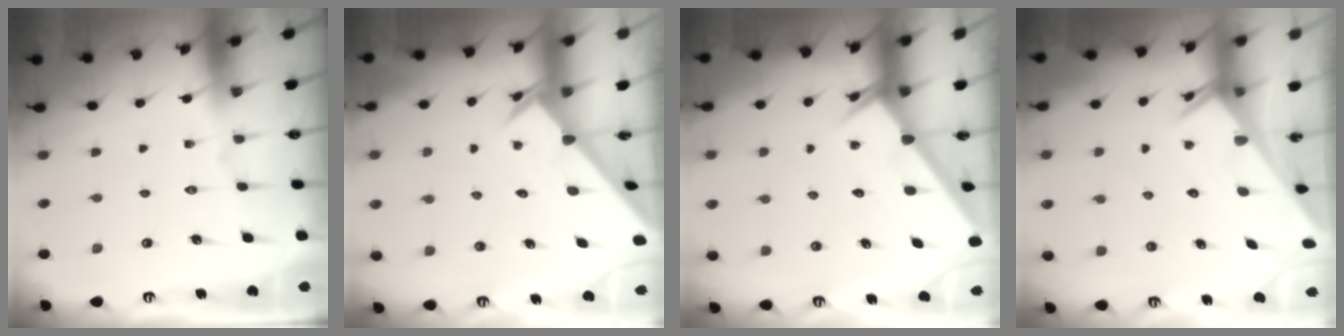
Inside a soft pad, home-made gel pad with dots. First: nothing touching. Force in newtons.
{"total": 2.3, "press": 2.3, "slide": 0.2}
{"total": 2.7, "press": 2.7, "slide": 0.0}
{"total": 2.5, "press": 2.5, "slide": 0.1}